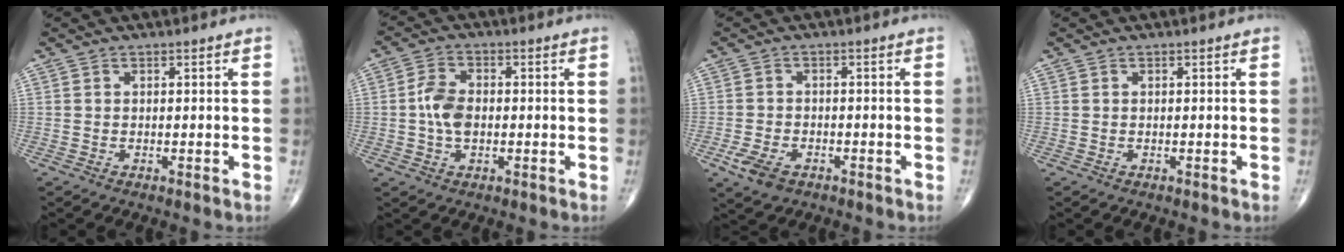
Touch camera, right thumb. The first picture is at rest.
{"total": 5.8, "force": [-0.3, 3.6, 4.5], "torque": [-0.089, 0.010, -0.010]}
{"total": 4.9, "force": [-2.6, 2.9, 3.0], "torque": [-0.063, 0.005, -0.046]}
{"total": 0.0}